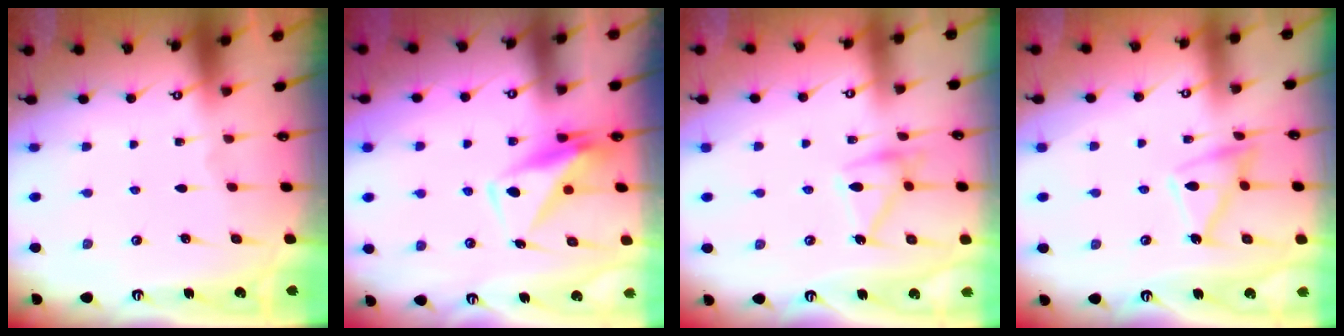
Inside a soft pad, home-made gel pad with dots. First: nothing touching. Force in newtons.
{"total": 9.4, "press": 9.3, "slide": 1.5}
{"total": 13.2, "press": 13.2, "slide": 0.2}
{"total": 12.7, "press": 12.7, "slide": 0.9}